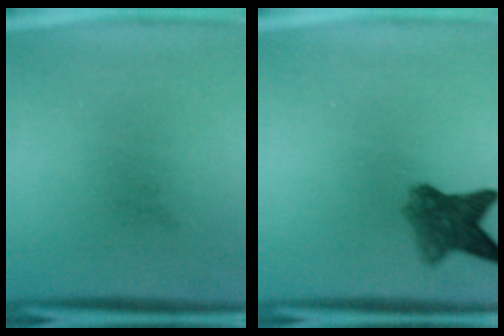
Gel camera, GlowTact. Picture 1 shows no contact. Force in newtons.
{"total": 5.6}